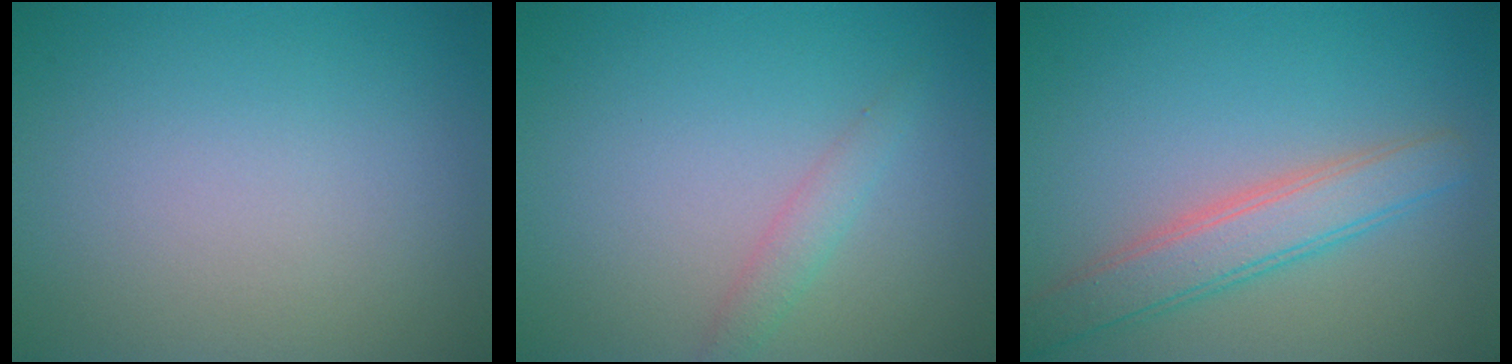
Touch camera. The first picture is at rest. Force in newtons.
{"total": 1.5, "press": 1.5, "slide": 0.0}
{"total": 4.0, "press": 4.0, "slide": 0.4}